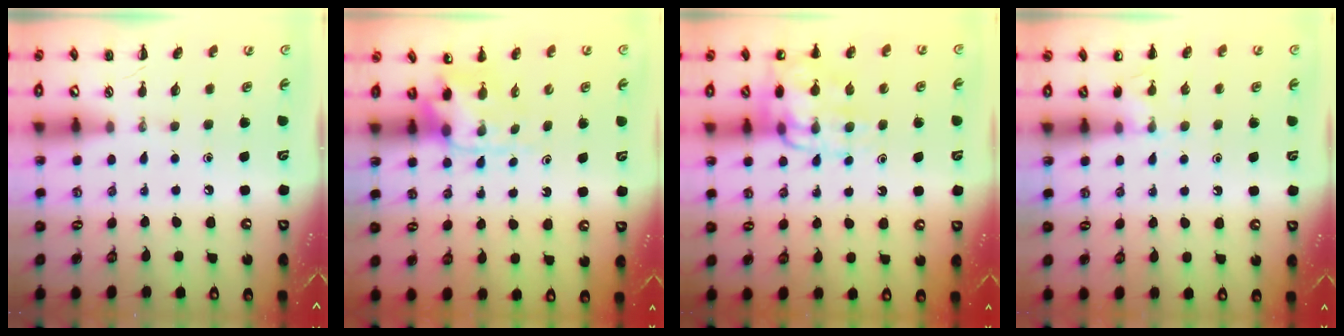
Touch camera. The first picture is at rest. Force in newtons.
{"total": 4.8, "press": 4.8, "slide": 0.3}
{"total": 12.8, "press": 12.5, "slide": 2.5}
{"total": 5.8, "press": 5.5, "slide": 1.9}